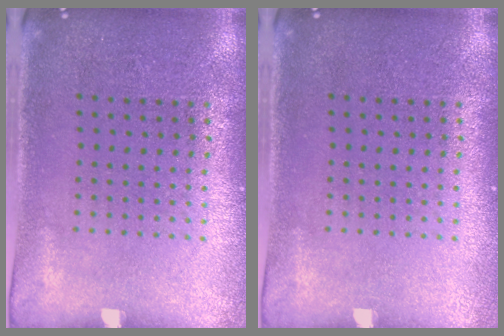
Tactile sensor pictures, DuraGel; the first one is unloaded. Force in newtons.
{"total": 0.0}